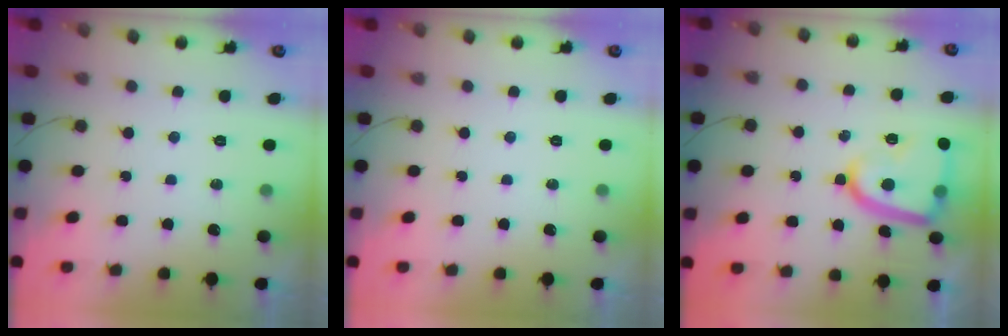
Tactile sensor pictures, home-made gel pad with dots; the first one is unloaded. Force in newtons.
{"total": 0.0}
{"total": 15.1, "press": 15.0, "slide": 1.6}